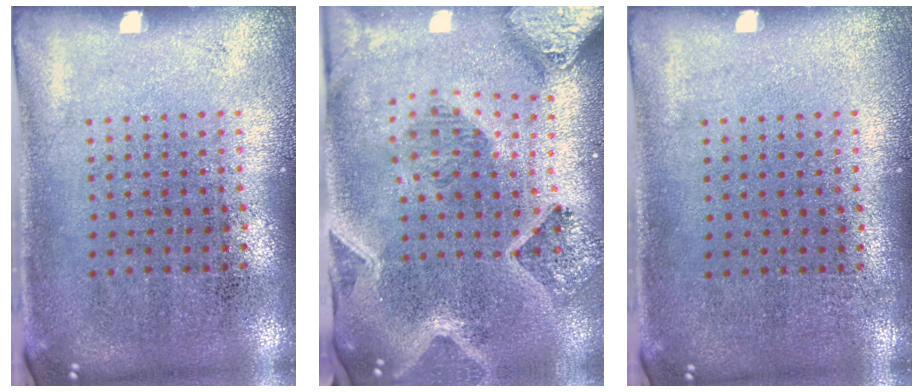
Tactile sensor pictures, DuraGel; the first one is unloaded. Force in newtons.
{"total": 2.9, "press": 2.6, "slide": 1.3}
{"total": 0.0}